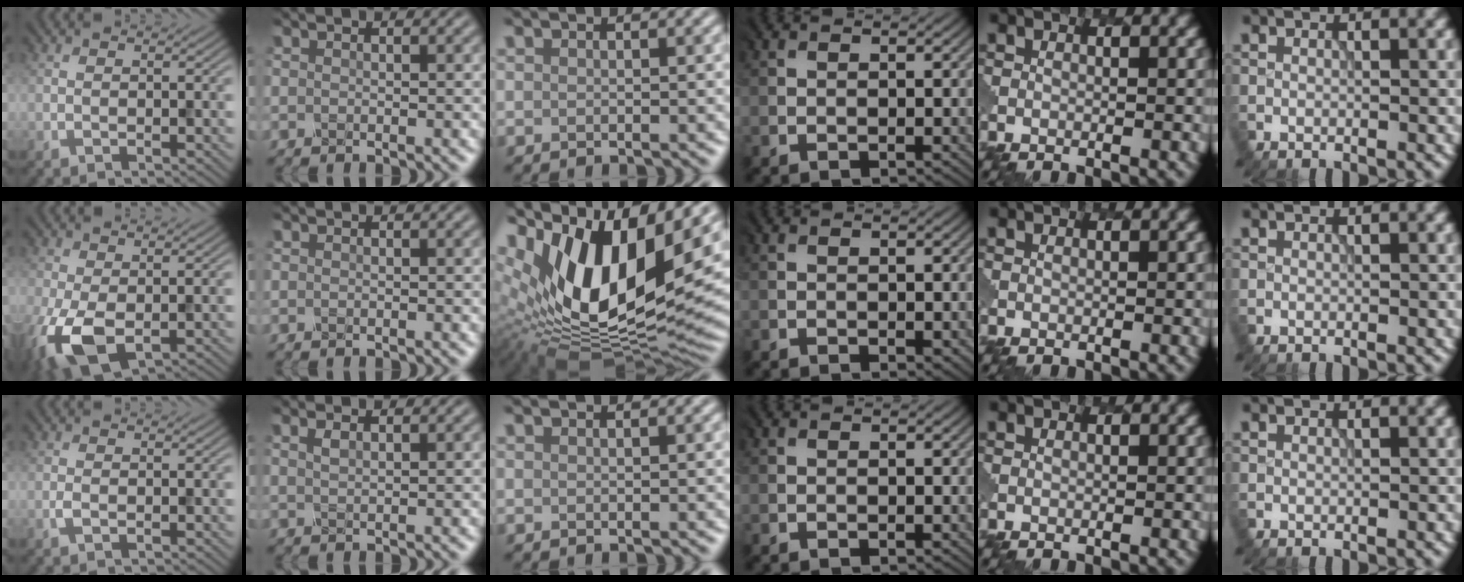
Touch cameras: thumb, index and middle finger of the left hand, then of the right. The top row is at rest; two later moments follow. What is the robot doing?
{"motion": "dispense", "object": "pipette"}